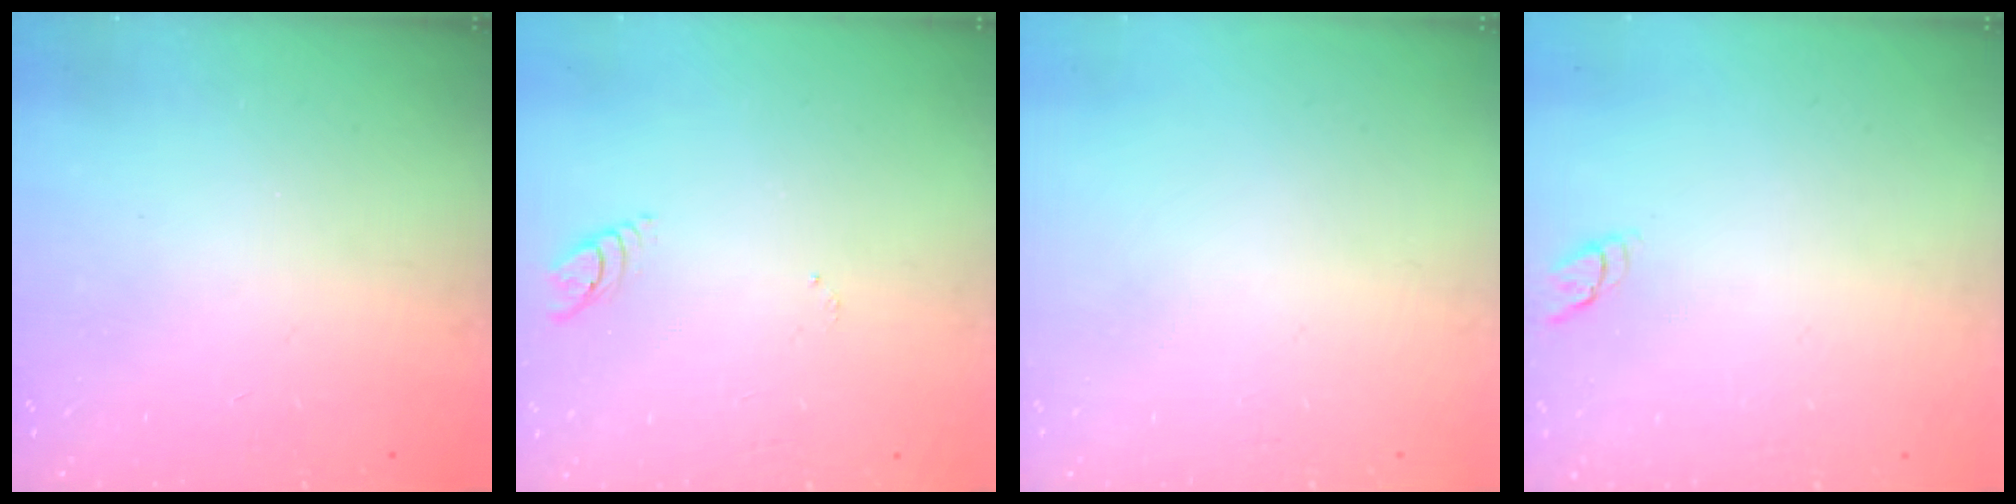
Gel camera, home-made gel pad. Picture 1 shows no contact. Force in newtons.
{"total": 3.0, "press": 3.0, "slide": 0.3}
{"total": 0.0}
{"total": 3.7, "press": 3.7, "slide": 0.3}